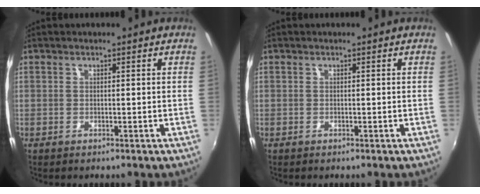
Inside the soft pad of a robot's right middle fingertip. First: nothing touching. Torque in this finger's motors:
{"motor_torque": [0.08, -0.26, 0.06, 0.01]}